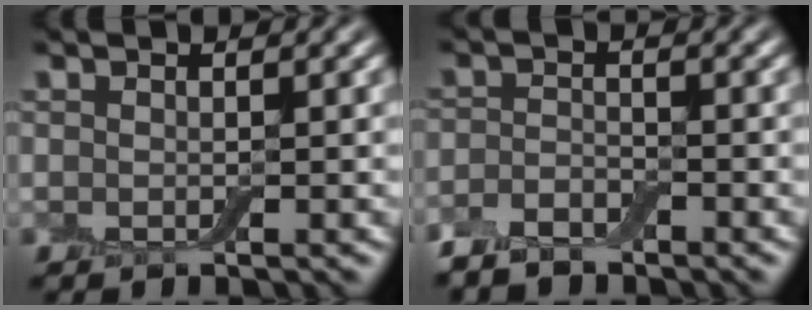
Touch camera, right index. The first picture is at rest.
{"total": 2.5, "force": [-2.2, 0.9, 0.9], "torque": [-0.019, 0.000, -0.050]}